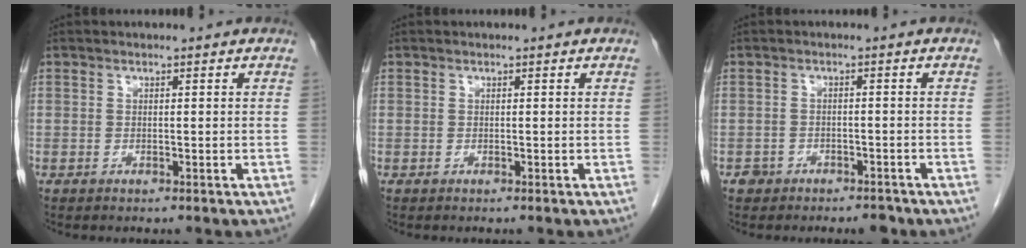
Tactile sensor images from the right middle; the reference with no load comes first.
{"total": 0.0}
{"total": 2.8, "force": [-2.1, 1.7, 0.6], "torque": [-0.007, 0.008, -0.027]}